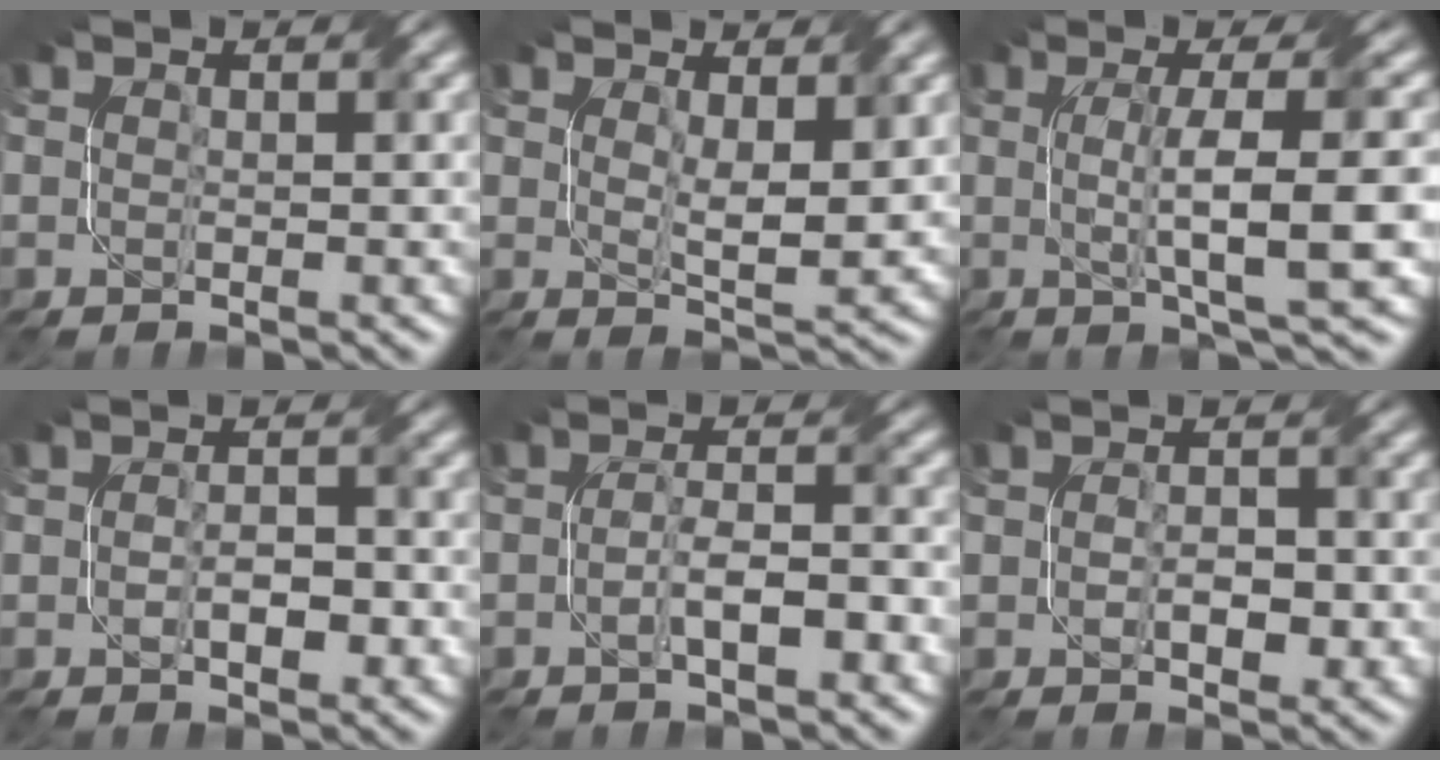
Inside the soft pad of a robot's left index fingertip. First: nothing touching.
{"total": 3.7, "force": [1.3, 1.1, 3.3], "torque": [-0.062, -0.006, 0.027]}
{"total": 7.6, "force": [-0.2, 1.2, 7.5], "torque": [-0.118, 0.004, 0.001]}
{"total": 2.8, "force": [-0.7, 1.3, 2.3], "torque": [-0.041, -0.001, -0.011]}
{"total": 3.5, "force": [-1.3, 0.9, 3.2], "torque": [-0.058, 0.006, -0.024]}
{"total": 2.9, "force": [-0.6, 1.5, 2.4], "torque": [-0.041, -0.003, -0.007]}